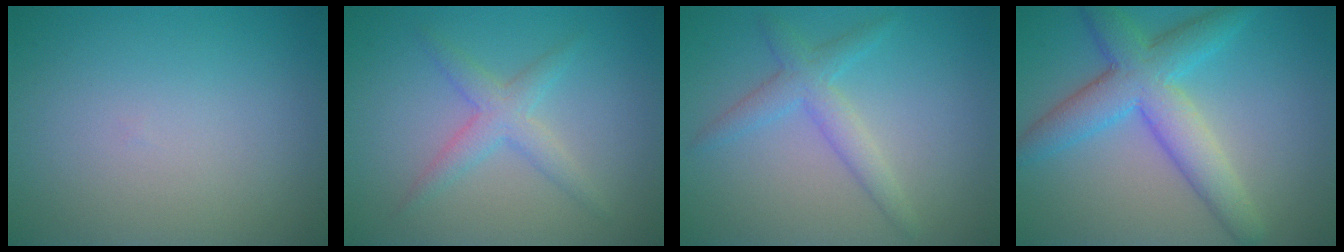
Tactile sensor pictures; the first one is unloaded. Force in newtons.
{"total": 2.6, "press": 2.6, "slide": 0.1}
{"total": 2.9, "press": 2.9, "slide": 0.1}
{"total": 6.4, "press": 6.4, "slide": 0.1}